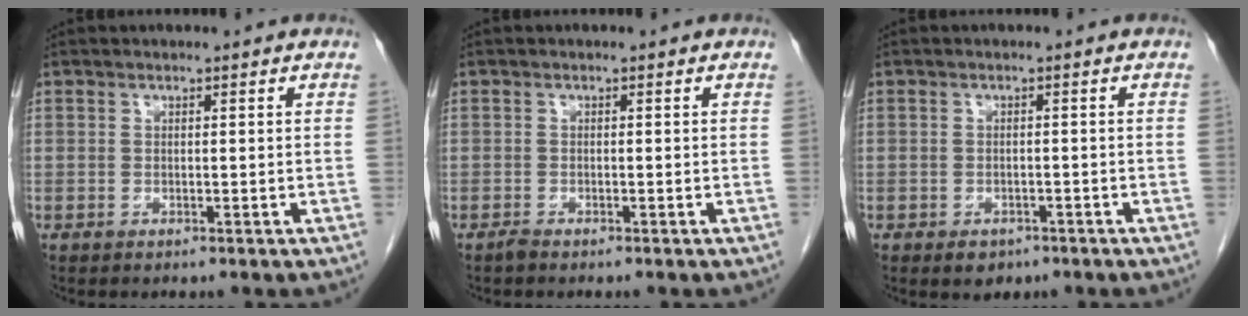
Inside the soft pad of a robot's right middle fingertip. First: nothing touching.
{"total": 0.7, "force": [-0.6, 0.0, 0.2], "torque": [-0.010, -0.002, -0.013]}
{"total": 2.5, "force": [-1.7, 1.6, 1.1], "torque": [-0.017, -0.001, -0.013]}